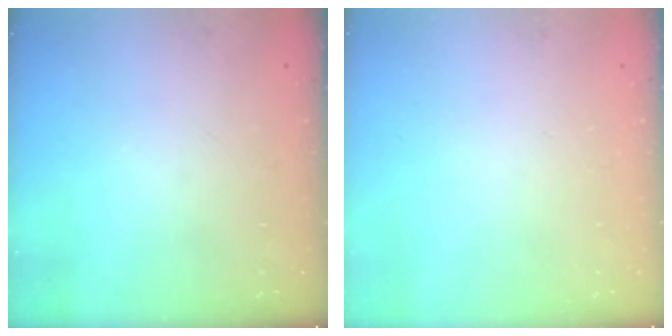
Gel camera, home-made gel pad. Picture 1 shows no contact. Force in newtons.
{"total": 0.0}